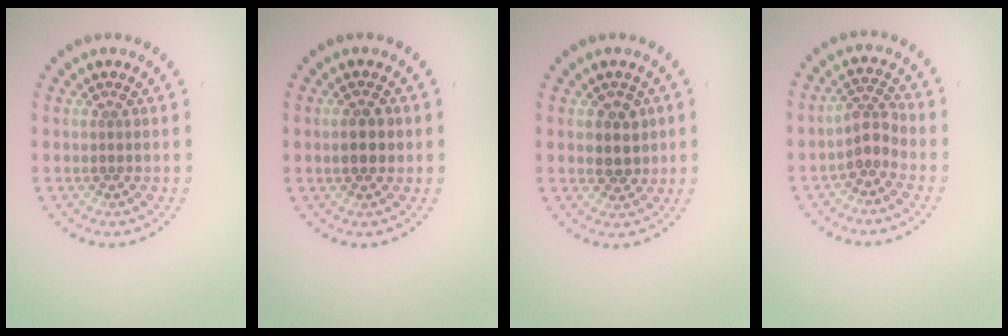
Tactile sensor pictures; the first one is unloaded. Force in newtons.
{"total": 2.0, "press": 2.0, "slide": 0.1}
{"total": 2.6, "press": 2.4, "slide": 0.9}
{"total": 2.3, "press": 1.7, "slide": 1.6}